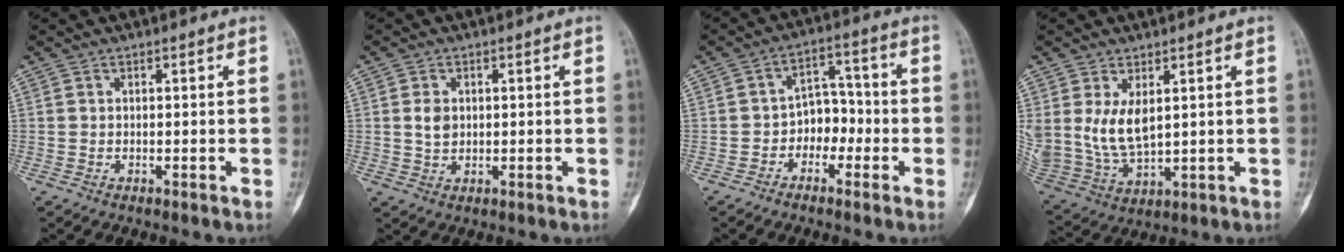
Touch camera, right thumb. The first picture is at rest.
{"total": 3.1, "force": [0.5, 2.4, 2.0], "torque": [-0.027, -0.002, 0.014]}
{"total": 6.6, "force": [-2.3, 5.0, 3.7], "torque": [-0.019, 0.038, -0.050]}
{"total": 9.8, "force": [2.7, 5.4, 7.7], "torque": [-0.152, -0.018, 0.075]}